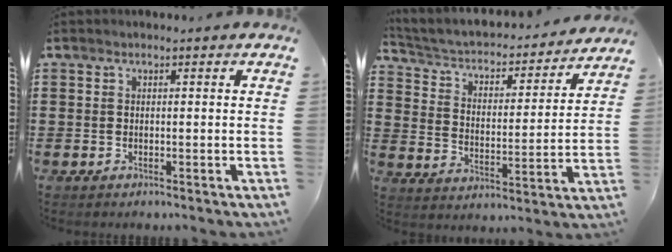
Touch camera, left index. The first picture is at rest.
{"total": 3.0, "force": [2.6, 1.2, 1.0], "torque": [-0.038, -0.022, 0.033]}